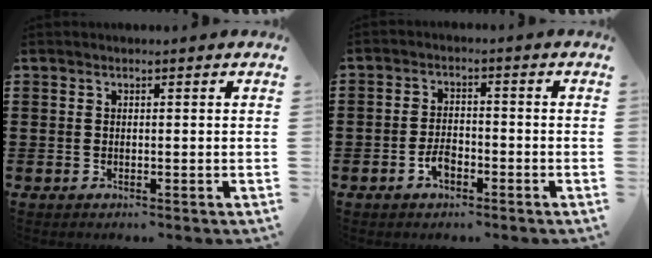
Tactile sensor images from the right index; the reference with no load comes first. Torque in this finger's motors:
{"motor_torque": [2.14, 0.00, 0.02, -0.06]}